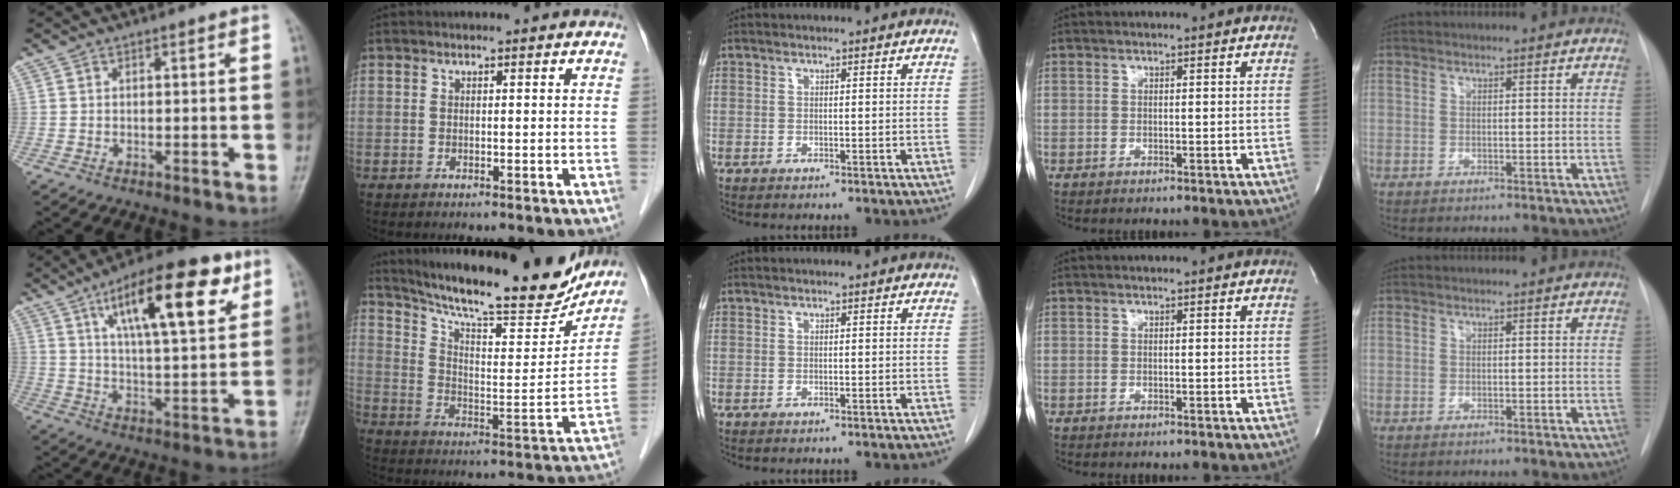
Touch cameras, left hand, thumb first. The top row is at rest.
{"thumb": {"total": 19.5, "force": [9.2, 6.5, 15.9], "torque": [-0.218, -0.026, 0.145]}, "index": {"total": 21.5, "force": [19.3, 2.7, 9.1], "torque": [-0.155, -0.028, 0.282]}}